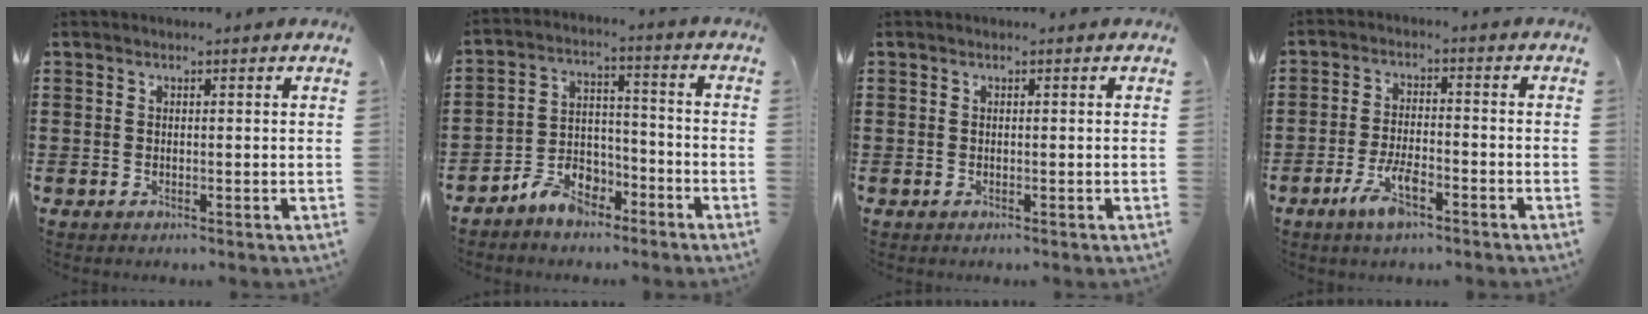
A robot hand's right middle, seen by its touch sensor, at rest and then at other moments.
{"total": 6.7, "force": [-5.7, 3.0, 1.8], "torque": [-0.042, 0.019, -0.113]}
{"total": 0.0}
{"total": 6.1, "force": [-3.5, 2.1, 4.5], "torque": [-0.098, 0.003, -0.068]}